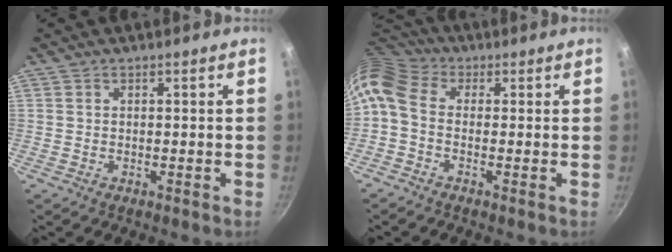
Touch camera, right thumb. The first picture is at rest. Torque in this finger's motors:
{"motor_torque": [0.06, 0.75, 1.17, -0.44, 0.50]}